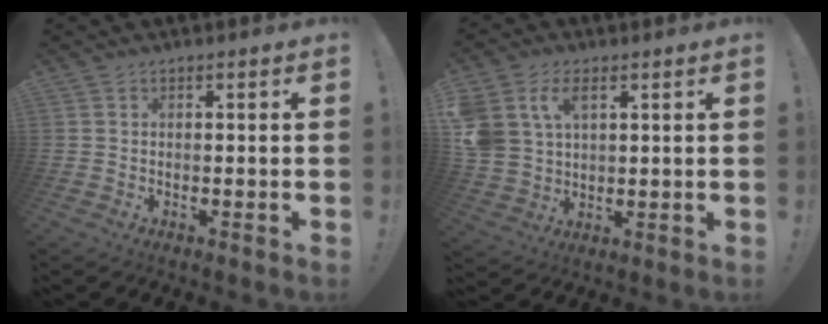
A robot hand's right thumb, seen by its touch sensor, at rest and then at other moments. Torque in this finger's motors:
{"motor_torque": [1.31, 1.95, 1.30, 0.44, 0.09]}